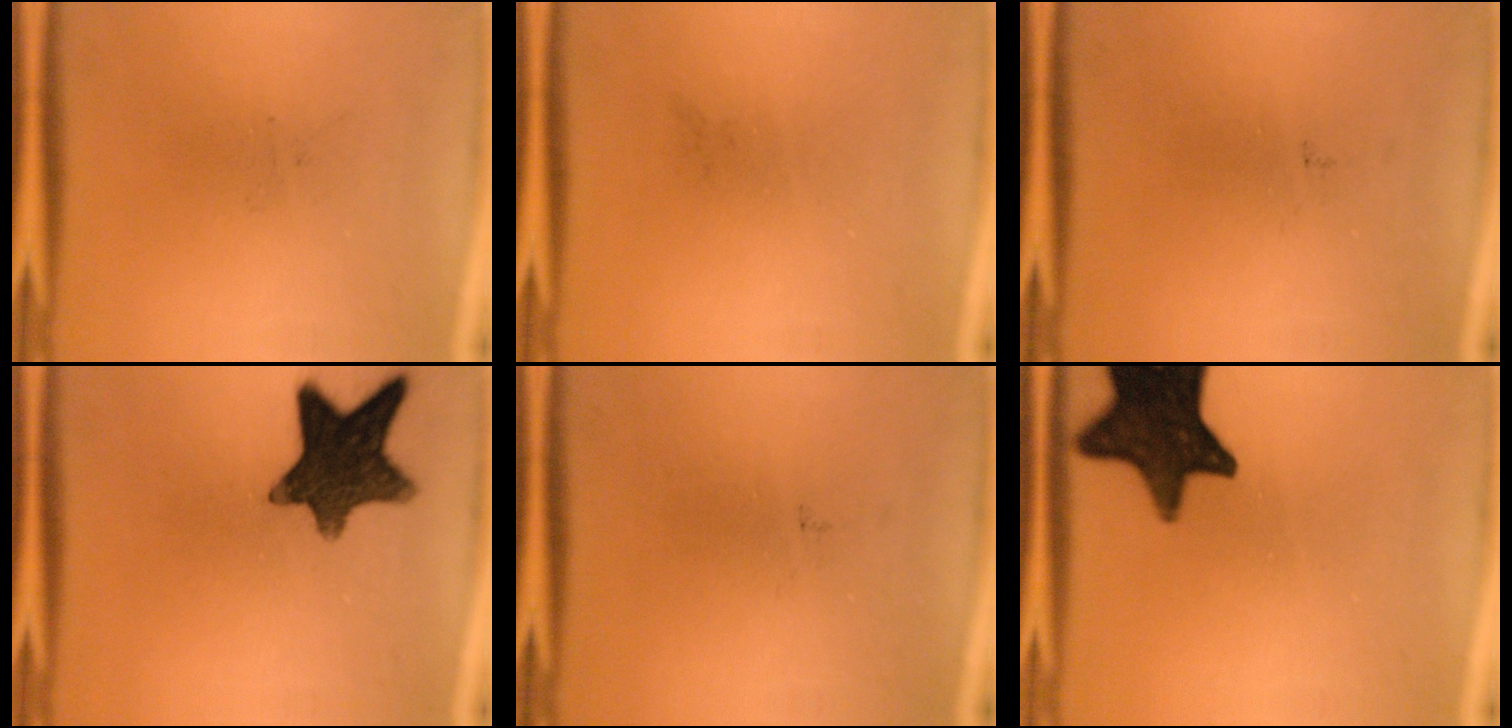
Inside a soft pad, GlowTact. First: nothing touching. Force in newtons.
{"total": 0.0}
{"total": 0.0}
{"total": 12.8}
{"total": 0.0}
{"total": 16.3}